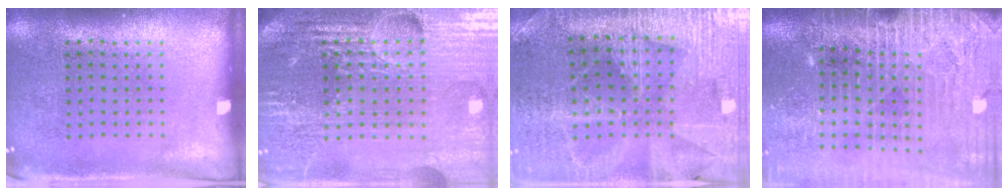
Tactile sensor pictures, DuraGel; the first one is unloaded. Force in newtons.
{"total": 5.9, "press": 5.3, "slide": 2.6}
{"total": 3.1, "press": 3.0, "slide": 0.4}
{"total": 3.8, "press": 3.4, "slide": 1.7}